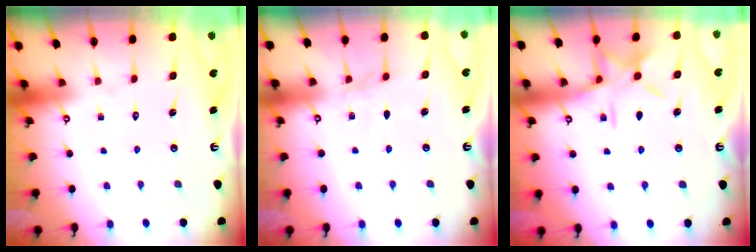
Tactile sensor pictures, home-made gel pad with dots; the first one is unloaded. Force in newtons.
{"total": 4.4, "press": 4.4, "slide": 0.5}
{"total": 10.1, "press": 10.0, "slide": 0.6}